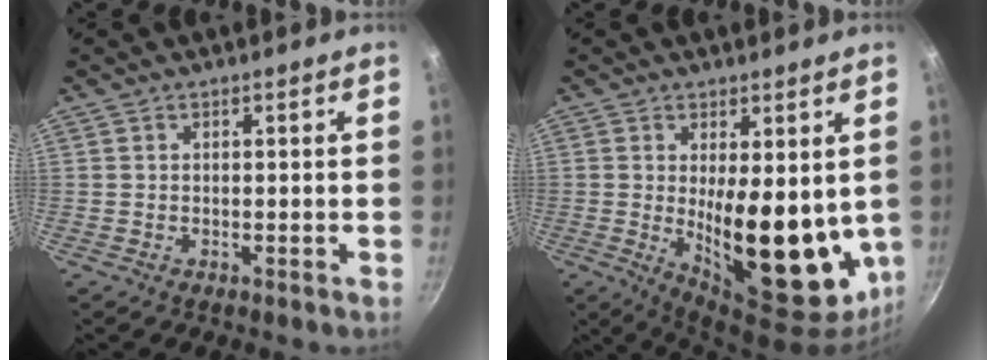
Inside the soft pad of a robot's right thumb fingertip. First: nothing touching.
{"total": 17.7, "force": [0.5, 7.4, 16.1], "torque": [-0.200, -0.038, 0.027]}